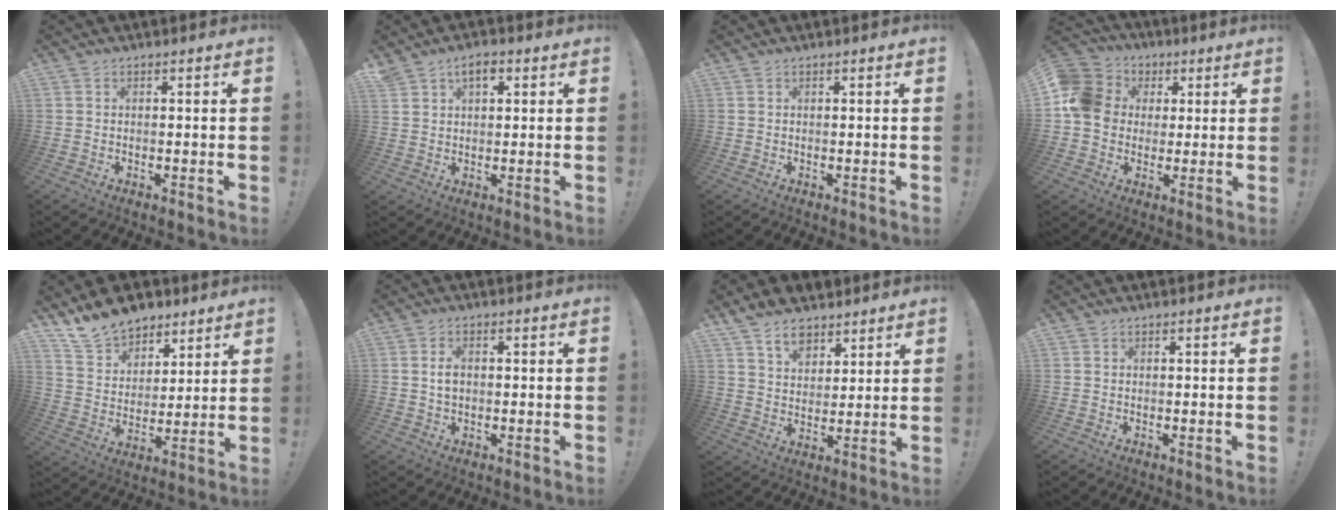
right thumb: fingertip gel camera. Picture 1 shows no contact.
{"total": 4.8, "force": [2.4, 2.7, 3.2], "torque": [-0.053, -0.002, 0.043]}
{"total": 0.0}
{"total": 12.9, "force": [1.7, 11.4, 5.8], "torque": [-0.097, 0.005, 0.036]}
{"total": 13.8, "force": [11.2, 7.5, 2.7], "torque": [-0.061, -0.088, 0.216]}
{"total": 2.8, "force": [0.2, 1.8, 2.1], "torque": [-0.033, 0.004, 0.002]}
{"total": 9.3, "force": [6.6, 5.8, 3.1], "torque": [-0.051, -0.040, 0.126]}
{"total": 0.0}